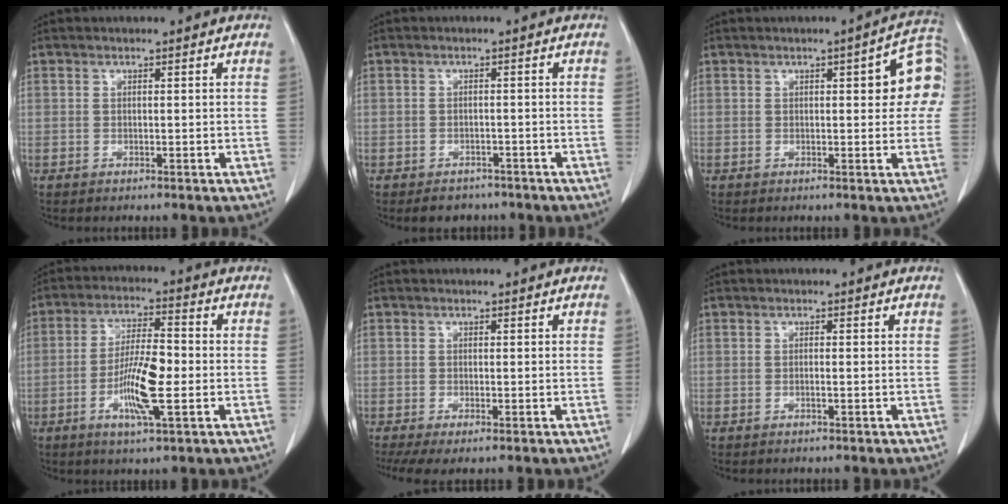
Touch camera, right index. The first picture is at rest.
{"total": 3.5, "force": [-2.7, 2.2, 0.4], "torque": [-0.003, 0.007, -0.035]}
{"total": 7.6, "force": [1.5, 2.2, 7.2], "torque": [-0.077, 0.021, 0.010]}
{"total": 9.7, "force": [-2.3, 1.5, 9.3], "torque": [-0.174, -0.003, -0.046]}
{"total": 4.6, "force": [-2.9, 1.3, 3.4], "torque": [-0.063, -0.011, -0.051]}
{"total": 0.6, "force": [-0.1, 0.0, 0.6], "torque": [-0.013, 0.001, -0.002]}